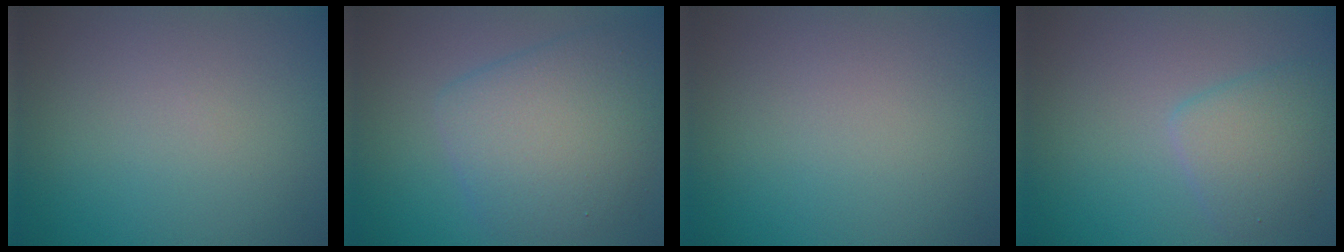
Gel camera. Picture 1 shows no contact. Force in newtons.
{"total": 5.8, "press": 5.8, "slide": 0.2}
{"total": 0.0}
{"total": 3.0, "press": 3.0, "slide": 0.2}